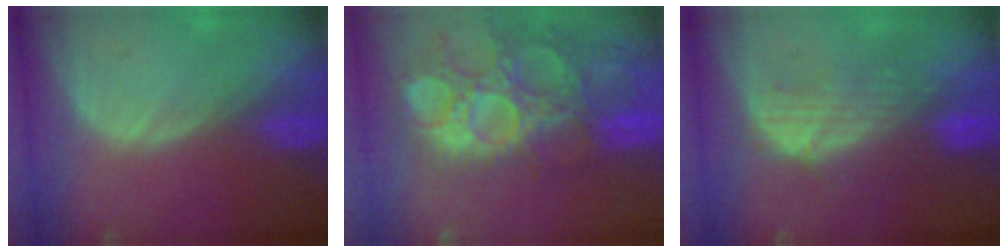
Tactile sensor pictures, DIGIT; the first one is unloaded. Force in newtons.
{"total": 15.2, "press": 12.6, "slide": 8.5}
{"total": 7.3, "press": 7.3, "slide": 0.6}